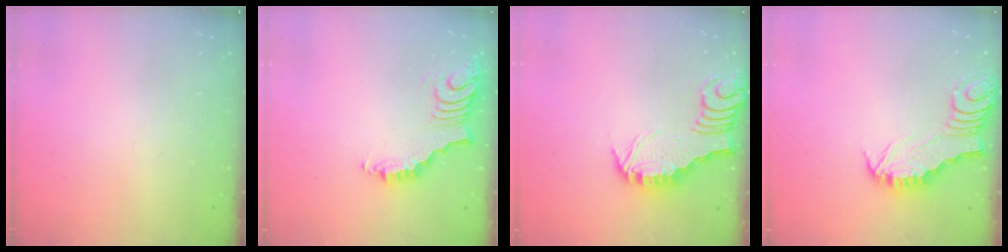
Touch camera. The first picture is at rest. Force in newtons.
{"total": 3.9, "press": 3.9, "slide": 0.5}
{"total": 2.9, "press": 2.9, "slide": 0.3}
{"total": 2.9, "press": 2.9, "slide": 0.2}